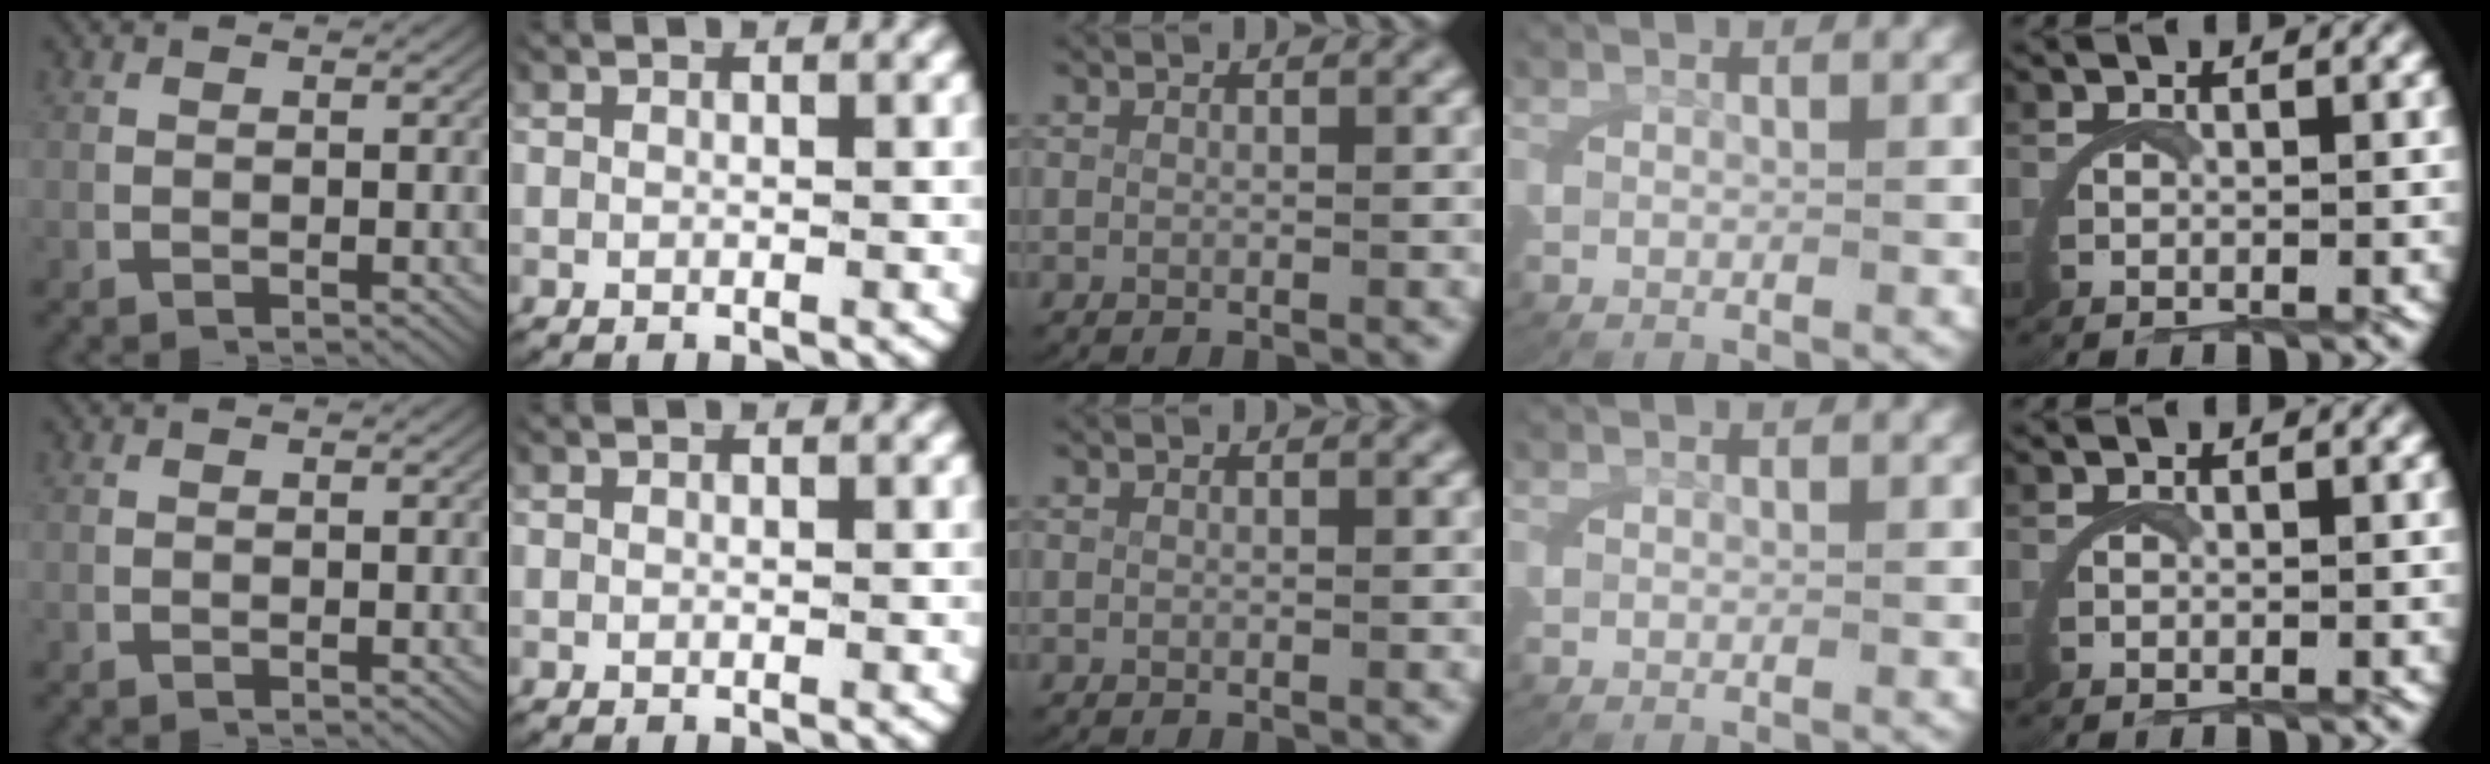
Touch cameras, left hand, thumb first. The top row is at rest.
{}